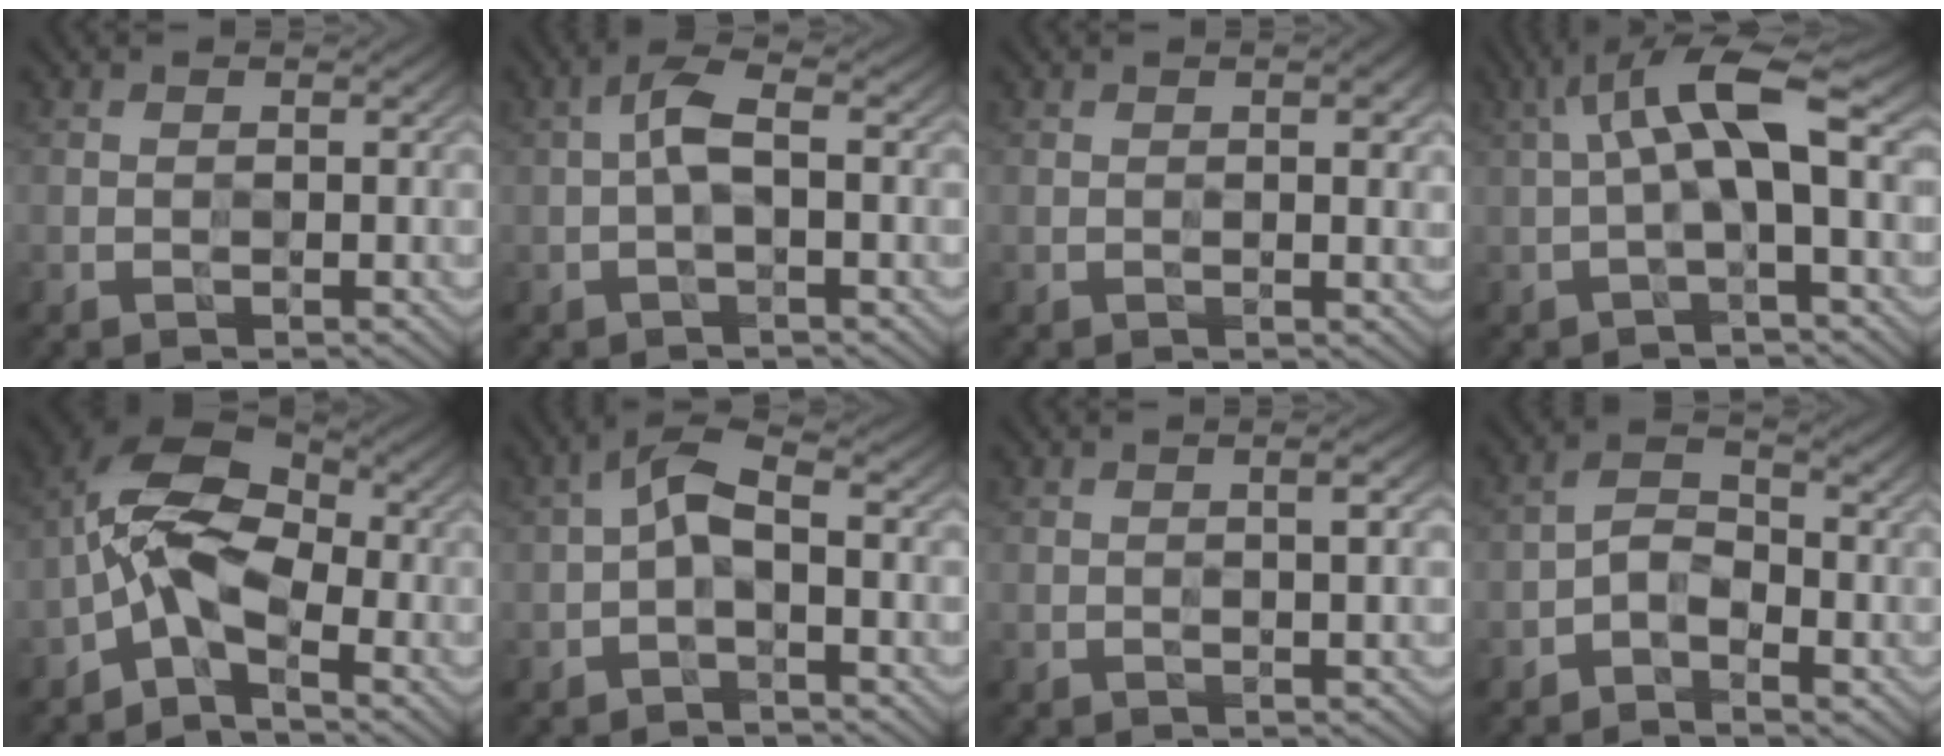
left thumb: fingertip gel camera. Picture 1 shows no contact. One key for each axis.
{"total": 3.2, "fx": 0.0, "fy": 0.9, "fz": 3.1, "tx": -0.068, "ty": 0.013, "tz": -0.008}
{"total": 2.2, "fx": 0.6, "fy": 0.4, "fz": 2.1, "tx": -0.030, "ty": 0.000, "tz": 0.009}
{"total": 8.5, "fx": 1.2, "fy": 2.3, "fz": 8.1, "tx": -0.156, "ty": 0.025, "tz": 0.013}
{"total": 8.4, "fx": -2.9, "fy": 4.2, "fz": 6.7, "tx": -0.137, "ty": 0.011, "tz": -0.079}
{"total": 4.0, "fx": -0.6, "fy": 1.6, "fz": 3.6, "tx": -0.075, "ty": 0.014, "tz": -0.024}
{"total": 2.1, "fx": 0.5, "fy": 0.2, "fz": 2.1, "tx": -0.032, "ty": 0.004, "tz": 0.005}
{"total": 3.5, "fx": -1.8, "fy": 1.8, "fz": 2.3, "tx": -0.040, "ty": 0.008, "tz": -0.045}